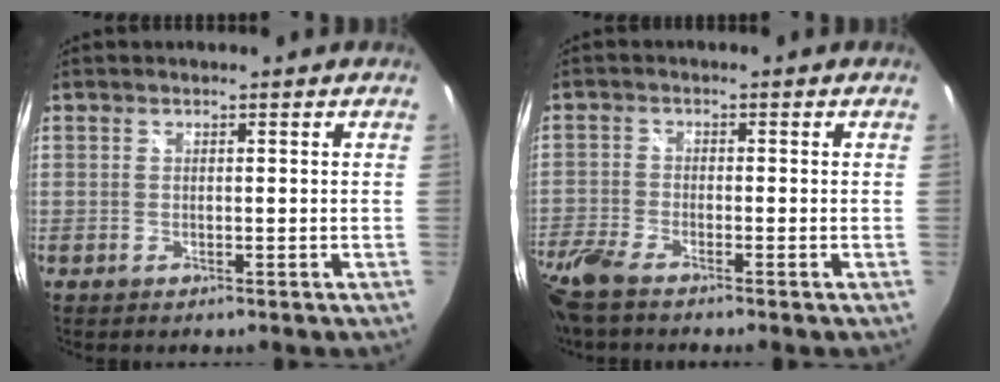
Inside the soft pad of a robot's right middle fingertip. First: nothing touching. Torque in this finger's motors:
{"motor_torque": [1.07, -1.07, 0.40, 0.21]}